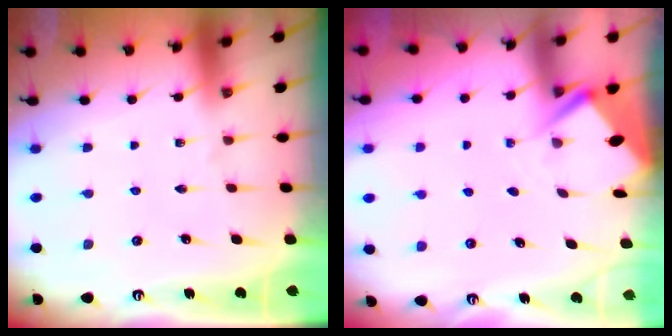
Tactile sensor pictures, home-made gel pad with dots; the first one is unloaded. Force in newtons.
{"total": 2.8, "press": 2.8, "slide": 0.4}